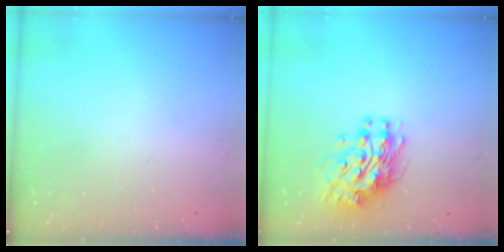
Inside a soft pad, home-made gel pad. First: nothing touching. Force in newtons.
{"total": 11.2, "press": 11.2, "slide": 0.9}